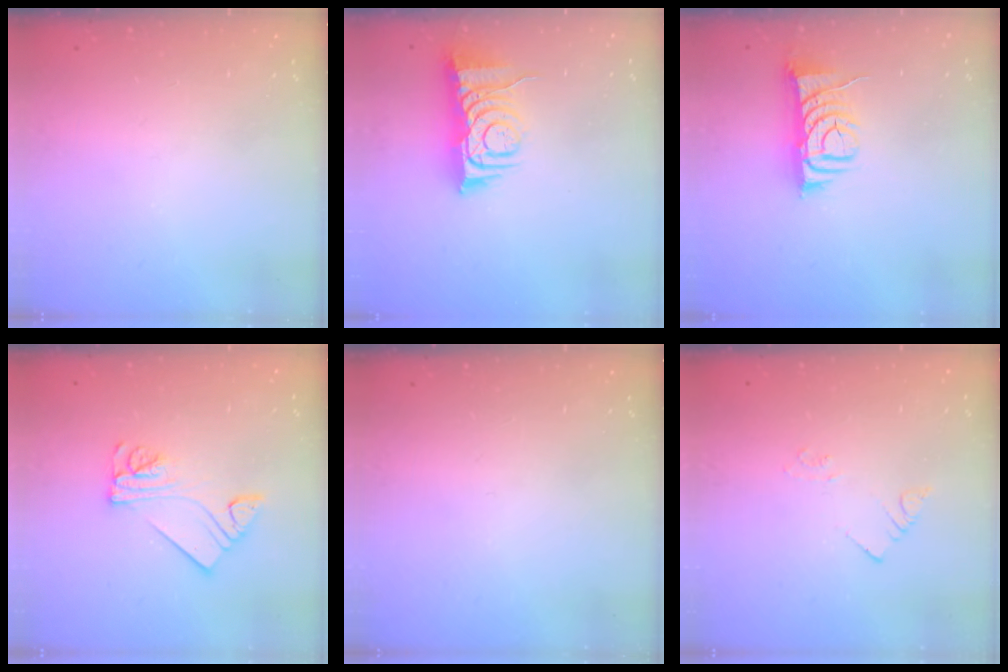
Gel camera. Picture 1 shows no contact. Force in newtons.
{"total": 8.4, "press": 8.4, "slide": 0.8}
{"total": 8.3, "press": 8.2, "slide": 1.0}
{"total": 9.7, "press": 9.7, "slide": 0.9}
{"total": 0.0}
{"total": 2.1, "press": 2.1, "slide": 0.3}